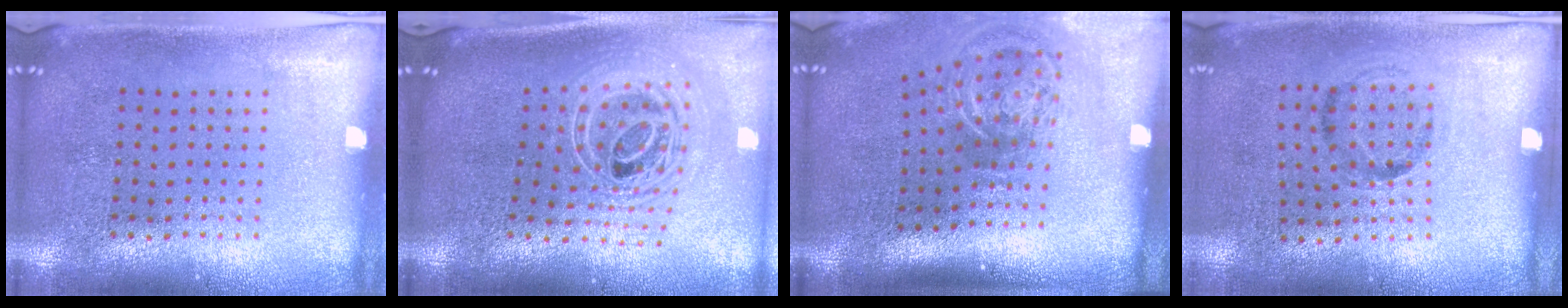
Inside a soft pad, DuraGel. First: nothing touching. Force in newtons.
{"total": 2.6, "press": 1.9, "slide": 1.8}
{"total": 2.1, "press": 1.3, "slide": 1.7}
{"total": 1.2, "press": 0.8, "slide": 0.9}